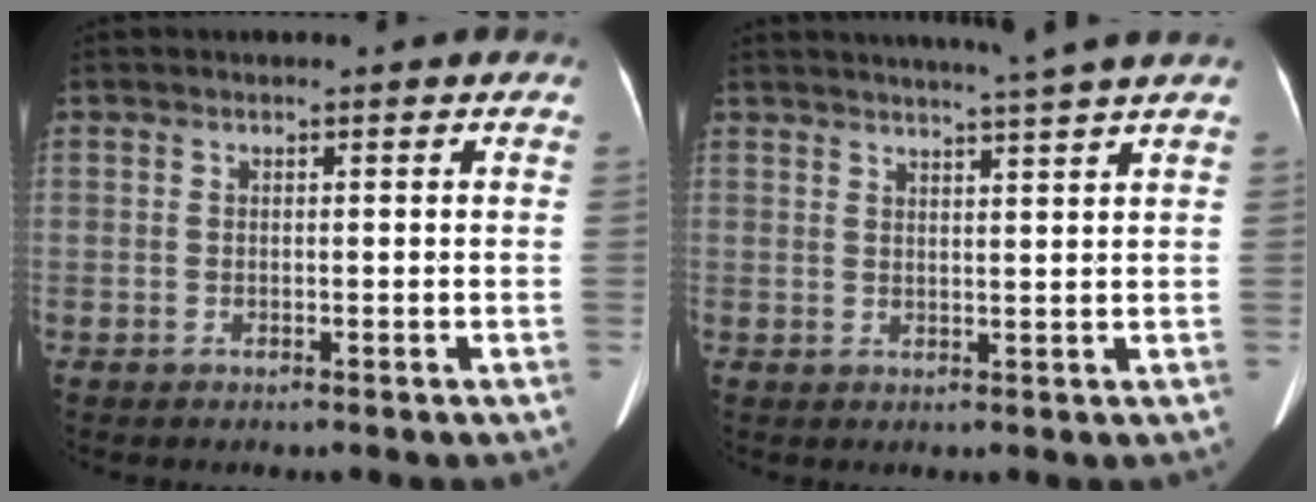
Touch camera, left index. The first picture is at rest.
{"total": 7.0, "force": [6.1, -1.8, 3.0], "torque": [-0.041, 0.001, 0.075]}